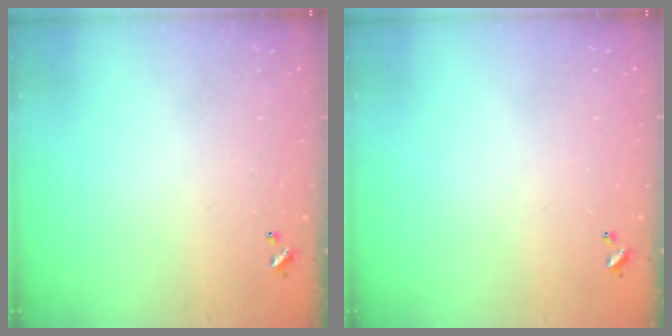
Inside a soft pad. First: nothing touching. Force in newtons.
{"total": 0.0}